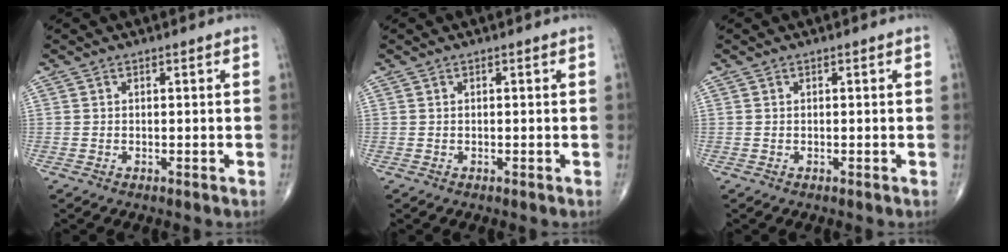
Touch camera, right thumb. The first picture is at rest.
{"total": 0.0}
{"total": 0.0}